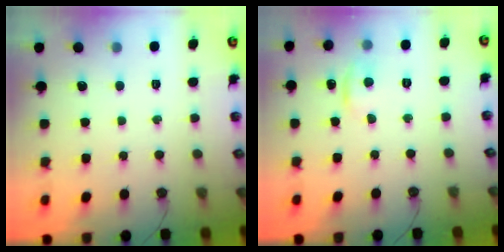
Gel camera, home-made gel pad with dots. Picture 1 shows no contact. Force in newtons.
{"total": 4.7, "press": 4.6, "slide": 0.6}